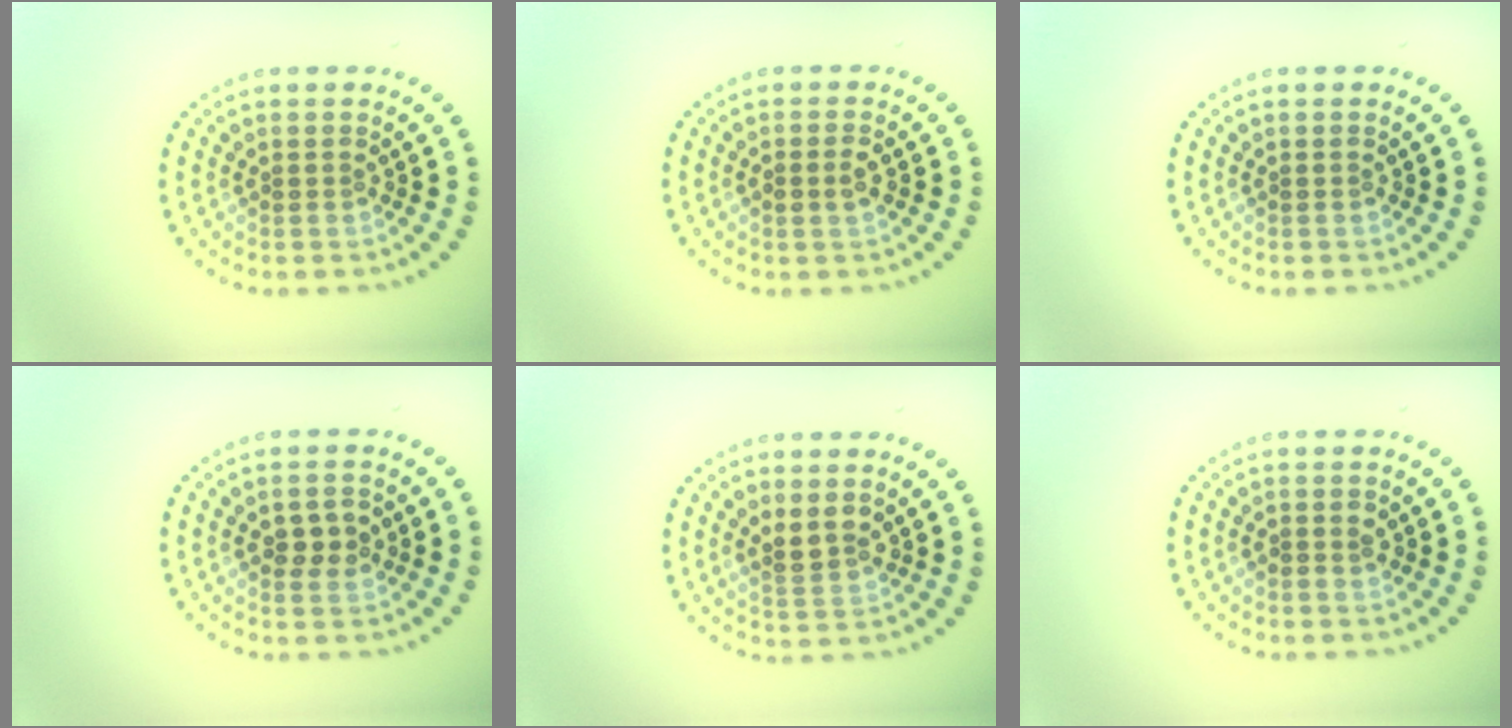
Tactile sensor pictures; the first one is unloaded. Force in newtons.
{"total": 1.5, "press": 1.4, "slide": 0.3}
{"total": 0.0}
{"total": 2.4, "press": 2.4, "slide": 0.1}
{"total": 2.1, "press": 2.0, "slide": 0.9}
{"total": 0.9, "press": 0.9, "slide": 0.2}